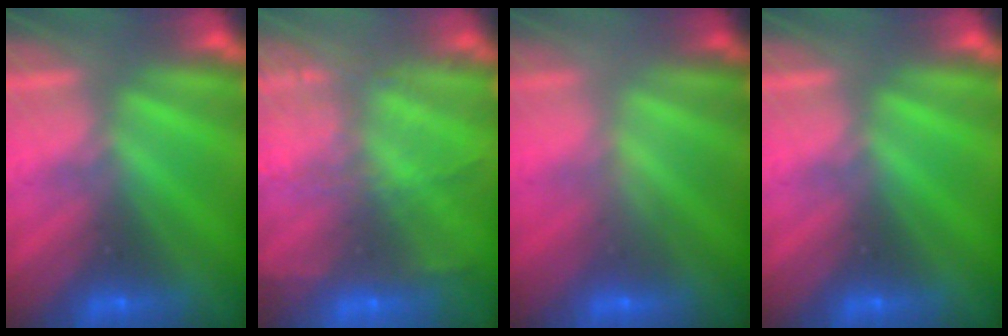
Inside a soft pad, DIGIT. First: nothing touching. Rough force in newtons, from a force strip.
{"total": 7.5}
{"total": 2.2}
{"total": 0.0}